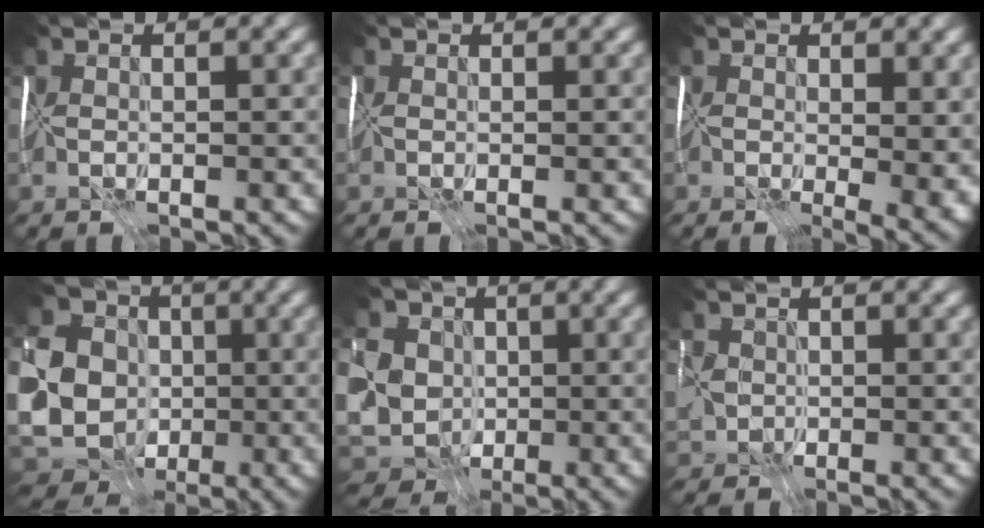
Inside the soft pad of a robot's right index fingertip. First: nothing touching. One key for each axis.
{"total": 0.9, "fx": 0.4, "fy": 0.4, "fz": 0.7, "tx": -0.009, "ty": 0.004, "tz": 0.006}
{"total": 8.1, "fx": -0.1, "fy": 4.5, "fz": 6.8, "tx": -0.079, "ty": -0.024, "tz": 0.021}
{"total": 11.6, "fx": -1.8, "fy": 10.2, "fz": 5.3, "tx": -0.132, "ty": -0.004, "tz": -0.028}
{"total": 10.6, "fx": -0.4, "fy": 9.3, "fz": 5.2, "tx": -0.098, "ty": 0.006, "tz": -0.023}
{"total": 1.1, "fx": 0.4, "fy": 0.9, "fz": -0.5, "tx": 0.015, "ty": -0.001, "tz": 0.011}